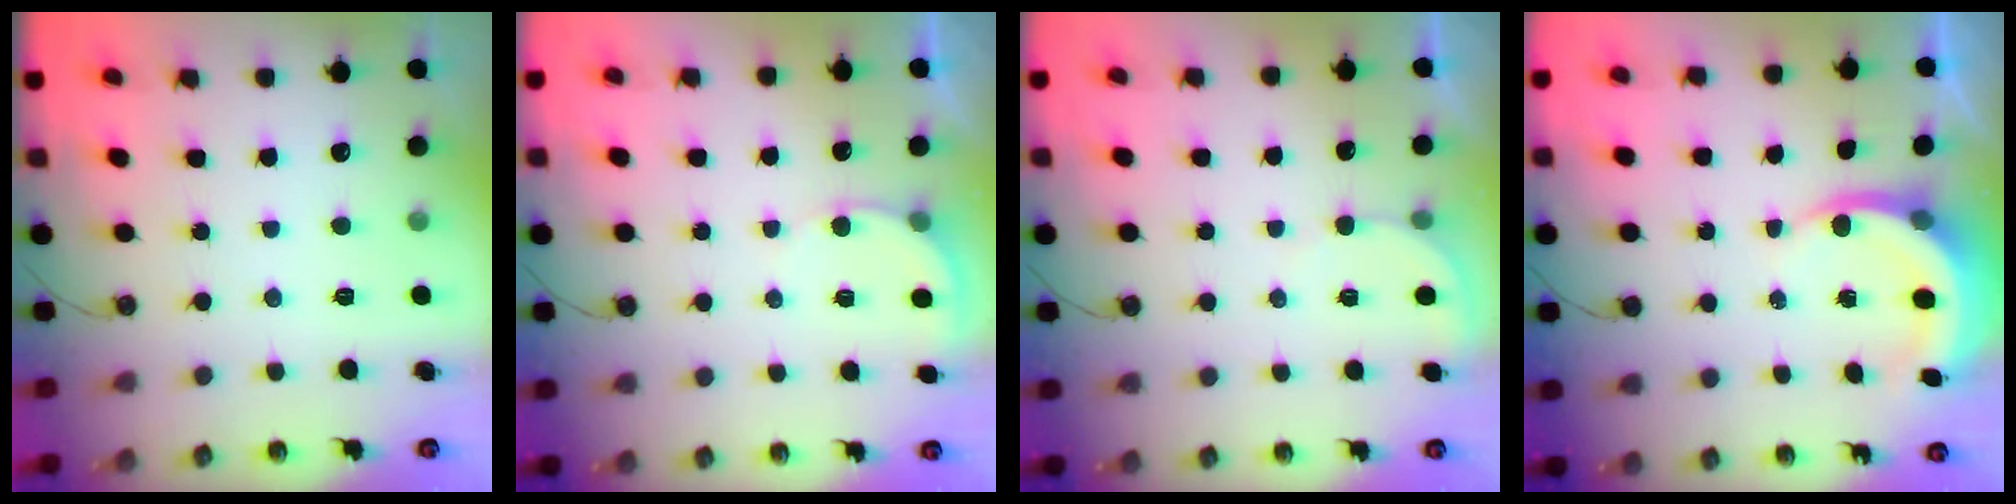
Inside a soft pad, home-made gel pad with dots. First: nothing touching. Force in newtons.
{"total": 3.7, "press": 3.7, "slide": 0.2}
{"total": 2.6, "press": 2.6, "slide": 0.2}
{"total": 5.5, "press": 5.4, "slide": 0.4}